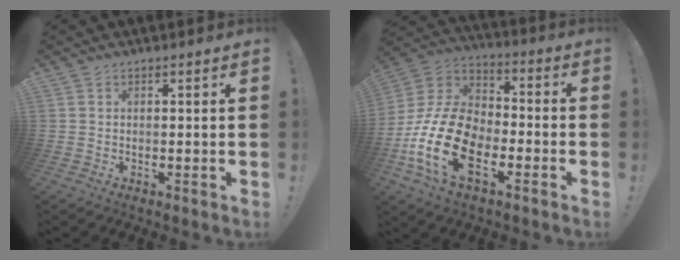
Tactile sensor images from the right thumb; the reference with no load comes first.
{"total": 21.5, "force": [-8.1, 12.9, 15.1], "torque": [-0.296, 0.042, -0.130]}